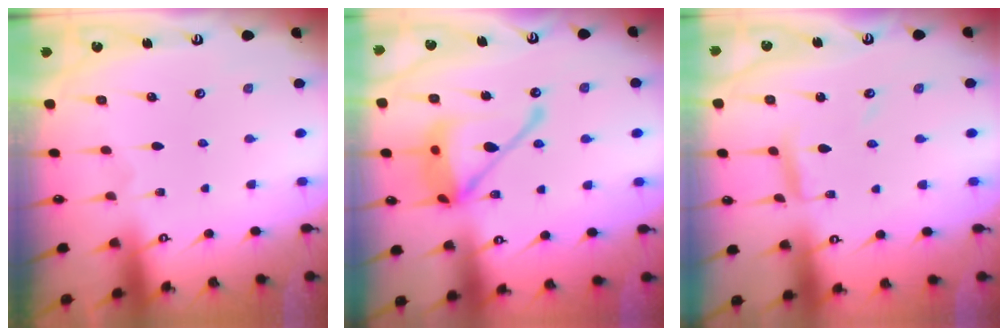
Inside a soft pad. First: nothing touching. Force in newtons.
{"total": 17.8, "press": 17.7, "slide": 1.7}
{"total": 6.1, "press": 6.1, "slide": 0.3}